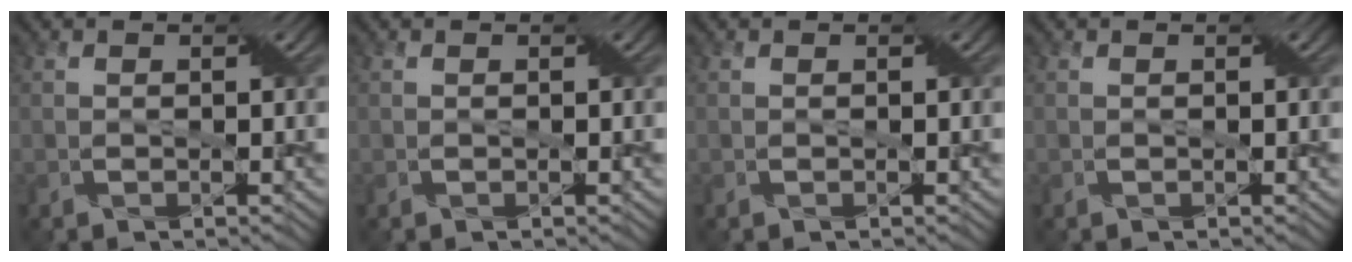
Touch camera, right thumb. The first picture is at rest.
{"total": 0.0}
{"total": 0.0}
{"total": 0.0}